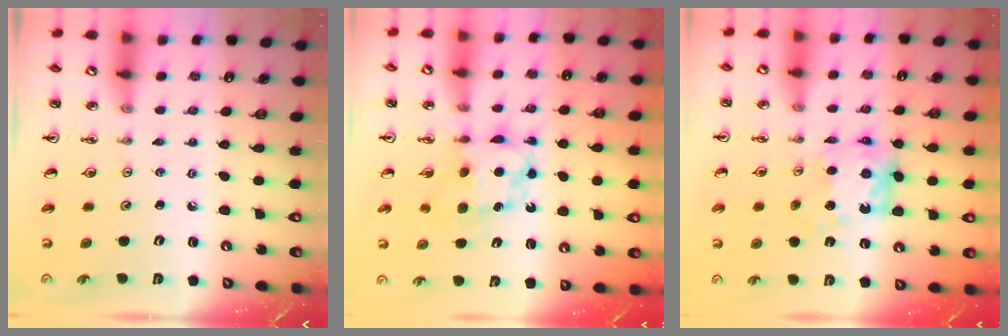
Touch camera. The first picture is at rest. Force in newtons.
{"total": 7.9, "press": 7.9, "slide": 0.7}
{"total": 9.3, "press": 9.3, "slide": 0.4}